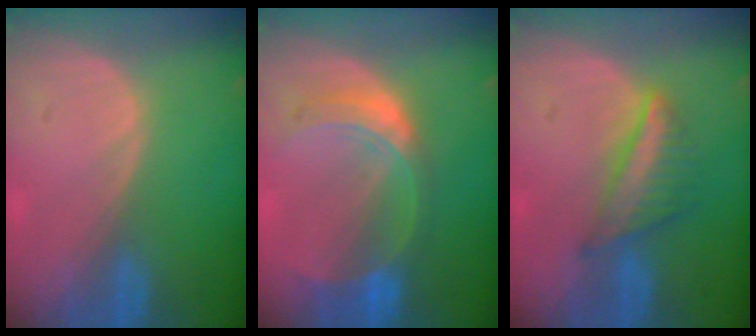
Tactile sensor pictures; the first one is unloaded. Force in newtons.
{"total": 7.5, "press": 6.6, "slide": 3.7}
{"total": 5.9, "press": 5.7, "slide": 1.6}